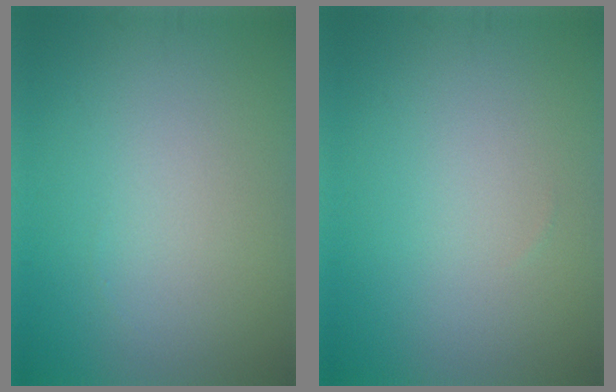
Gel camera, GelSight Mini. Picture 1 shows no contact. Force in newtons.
{"total": 0.0}